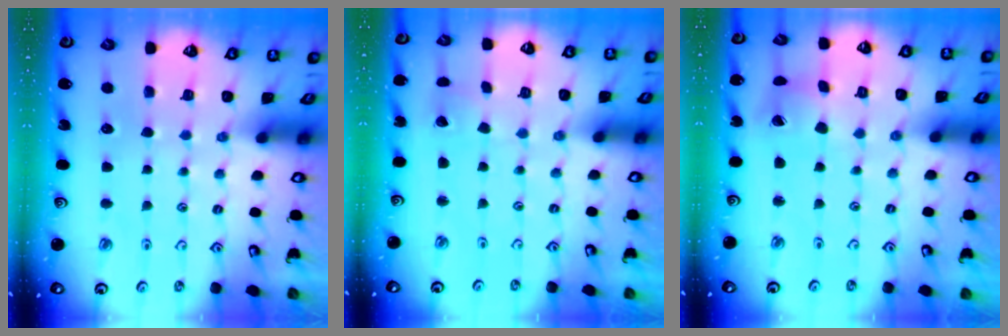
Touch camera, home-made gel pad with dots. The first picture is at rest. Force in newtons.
{"total": 2.7, "press": 2.7, "slide": 0.3}
{"total": 4.9, "press": 4.9, "slide": 0.5}